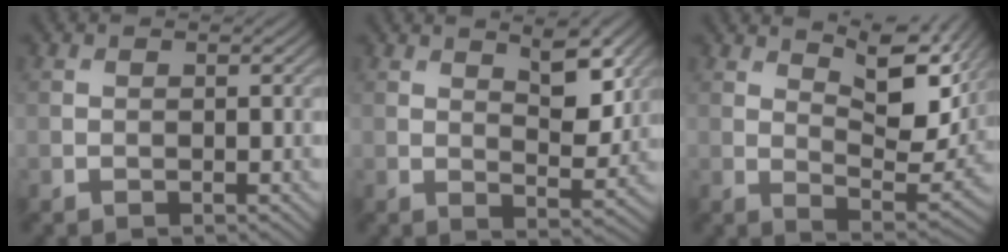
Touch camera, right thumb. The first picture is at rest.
{"total": 5.4, "force": [2.9, 2.0, 4.1], "torque": [-0.066, -0.012, 0.050]}
{"total": 10.6, "force": [6.0, 3.5, 8.1], "torque": [-0.137, -0.003, 0.094]}